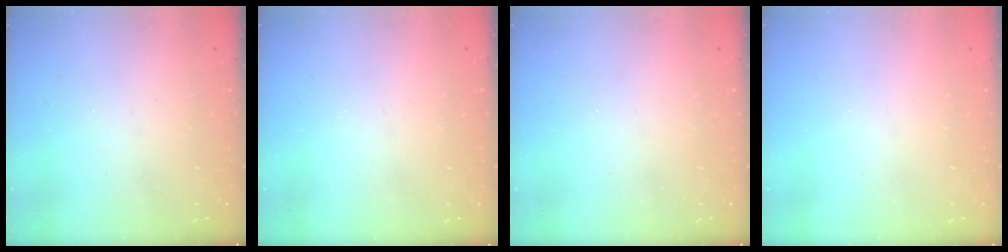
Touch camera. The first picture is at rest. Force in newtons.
{"total": 0.0}
{"total": 0.0}
{"total": 0.0}